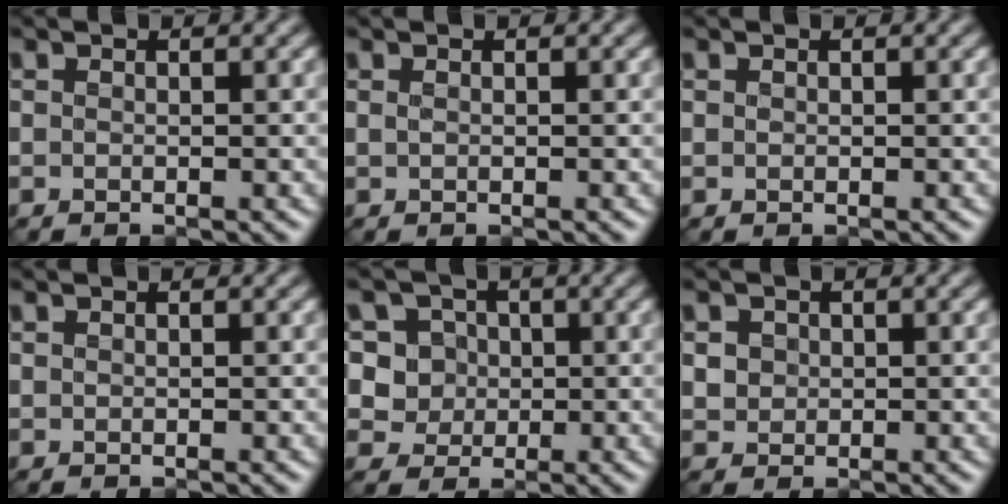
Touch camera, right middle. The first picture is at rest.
{"total": 0.0}
{"total": 0.0}
{"total": 0.0}
{"total": 6.3, "force": [1.9, 5.6, 2.3], "torque": [-0.028, 0.014, 0.018]}
{"total": 1.4, "force": [0.3, 1.3, 0.5], "torque": [-0.013, -0.006, 0.015]}